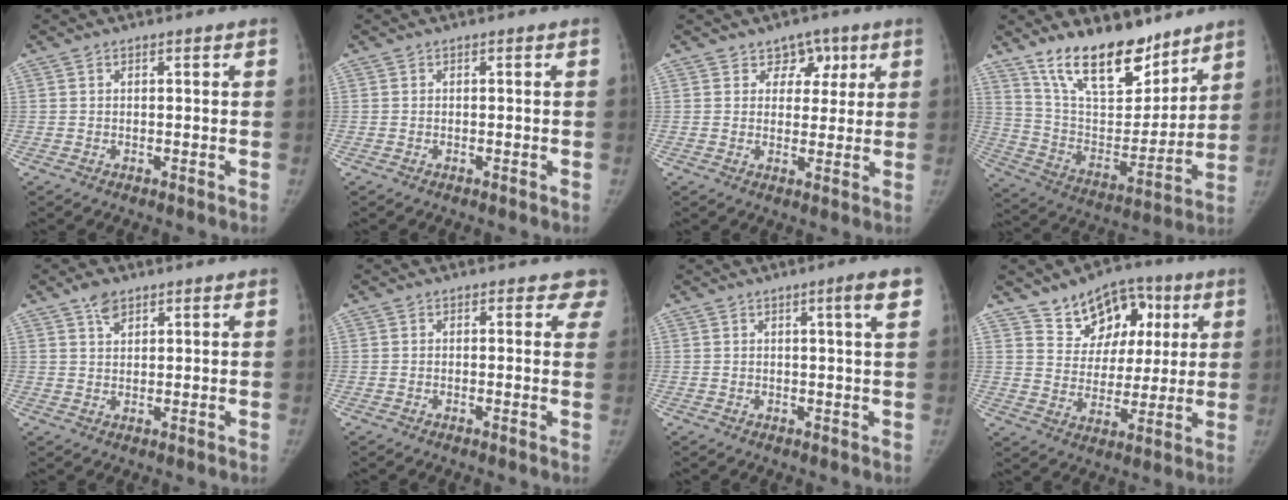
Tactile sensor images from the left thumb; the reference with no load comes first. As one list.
[{"total": 0.0}, {"total": 5.0, "force": [2.6, 4.0, 1.4], "torque": [0.022, -0.015, 0.037]}, {"total": 19.8, "force": [14.3, 8.8, 10.5], "torque": [-0.126, -0.089, 0.253]}, {"total": 3.6, "force": [2.5, 1.9, 1.8], "torque": [-0.023, -0.008, 0.046]}, {"total": 4.0, "force": [3.4, 2.1, 0.6], "torque": [0.035, -0.013, 0.014]}, {"total": 4.6, "force": [2.3, -0.1, 4.0], "torque": [-0.050, -0.010, 0.029]}, {"total": 11.7, "force": [6.0, 8.7, 5.1], "torque": [-0.020, -0.021, 0.096]}]